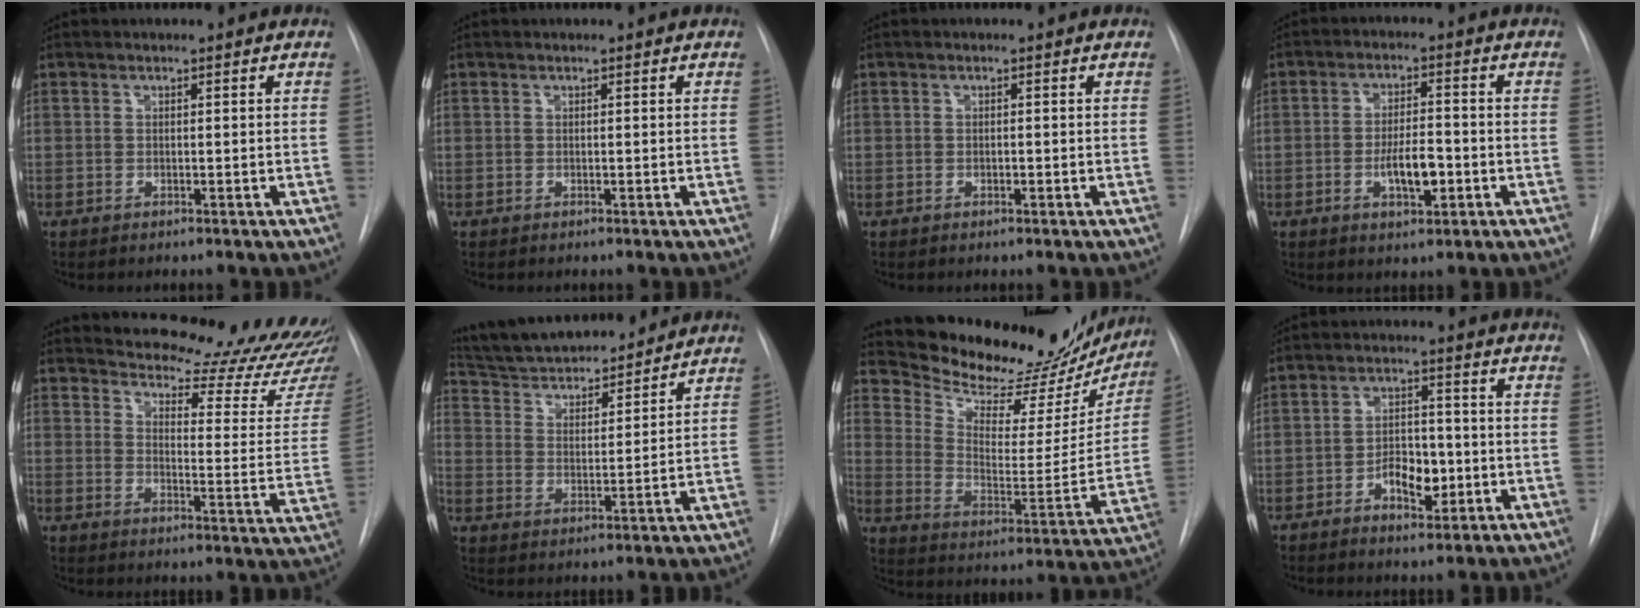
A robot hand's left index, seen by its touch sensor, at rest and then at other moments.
{"total": 0.0}
{"total": 0.6, "force": [-0.6, 0.1, 0.2], "torque": [-0.002, -0.004, -0.011]}
{"total": 6.0, "force": [-2.2, 2.0, 5.2], "torque": [-0.091, -0.003, -0.034]}
{"total": 21.5, "force": [20.8, 2.6, 4.9], "torque": [-0.056, -0.133, 0.228]}
{"total": 16.4, "force": [15.0, 3.2, 5.7], "torque": [-0.093, 0.010, 0.245]}
{"total": 23.8, "force": [21.7, 6.9, 6.9], "torque": [-0.099, -0.057, 0.288]}
{"total": 6.1, "force": [-2.4, 3.2, 4.7], "torque": [-0.078, 0.004, -0.036]}